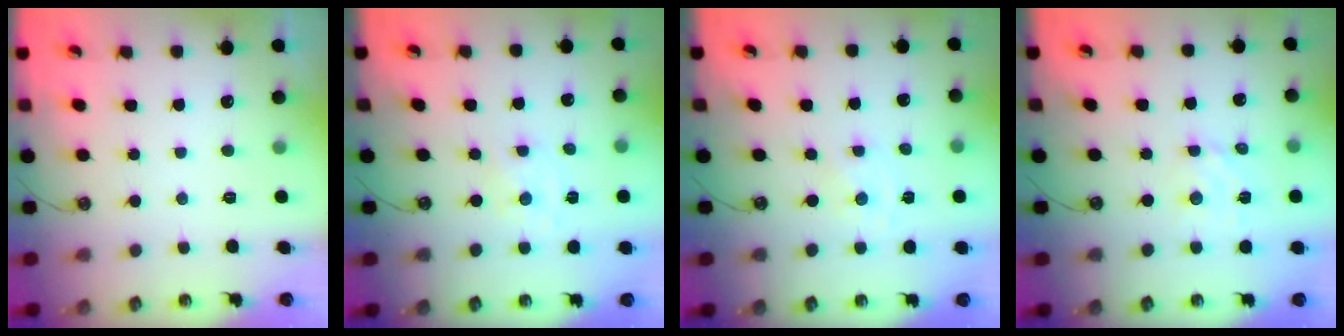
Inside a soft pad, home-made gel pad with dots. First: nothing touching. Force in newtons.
{"total": 0.0}
{"total": 0.0}
{"total": 3.4, "press": 3.4, "slide": 0.7}